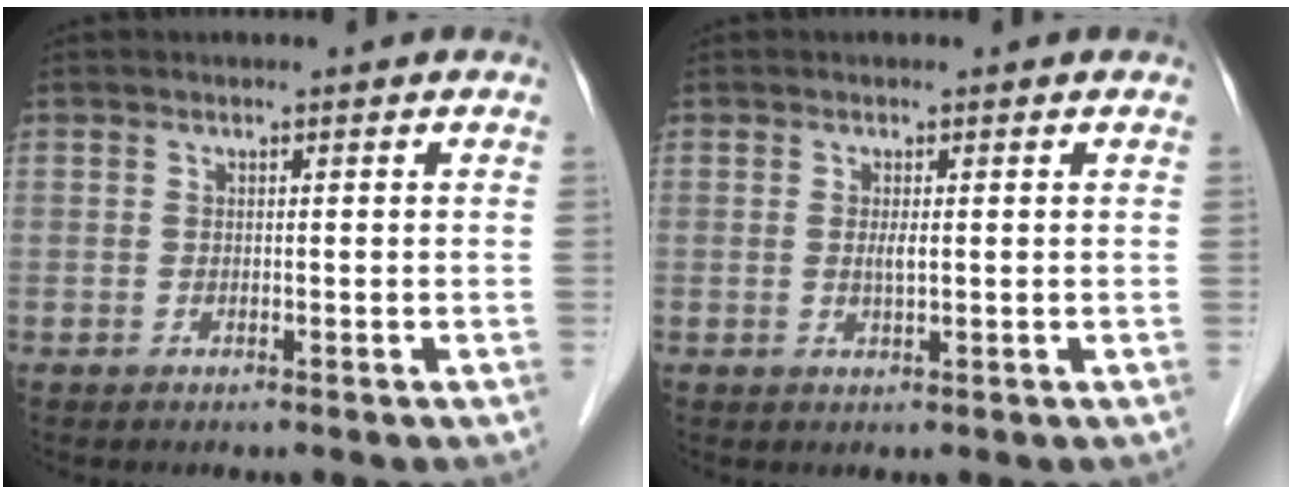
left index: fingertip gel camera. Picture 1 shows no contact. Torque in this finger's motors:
{"motor_torque": [0.57, 0.45, 0.03, 0.04]}